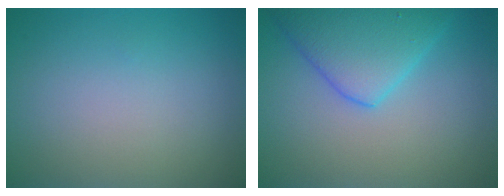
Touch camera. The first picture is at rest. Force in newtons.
{"total": 5.8, "press": 5.8, "slide": 0.3}